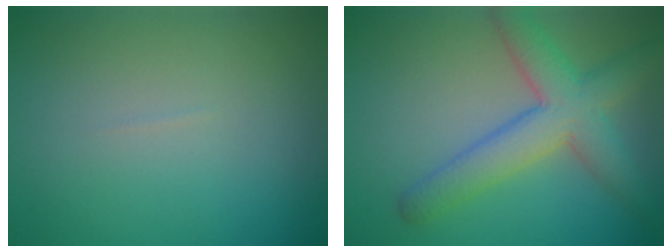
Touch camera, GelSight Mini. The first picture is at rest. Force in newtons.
{"total": 6.0, "press": 6.0, "slide": 0.2}